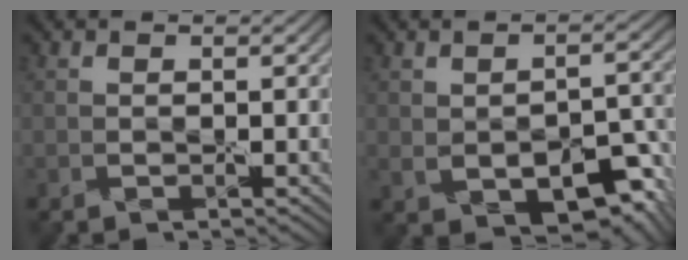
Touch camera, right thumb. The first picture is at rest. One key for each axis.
{"total": 8.3, "fx": -3.1, "fy": 4.9, "fz": 5.9, "tx": -0.100, "ty": -0.024, "tz": -0.032}